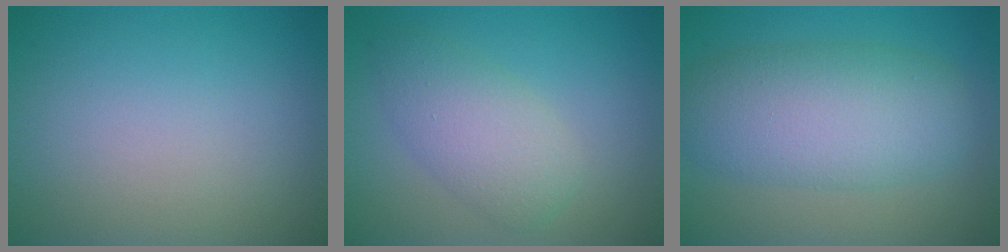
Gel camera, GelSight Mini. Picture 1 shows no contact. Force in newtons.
{"total": 4.0, "press": 4.0, "slide": 0.0}
{"total": 7.2, "press": 7.2, "slide": 0.2}